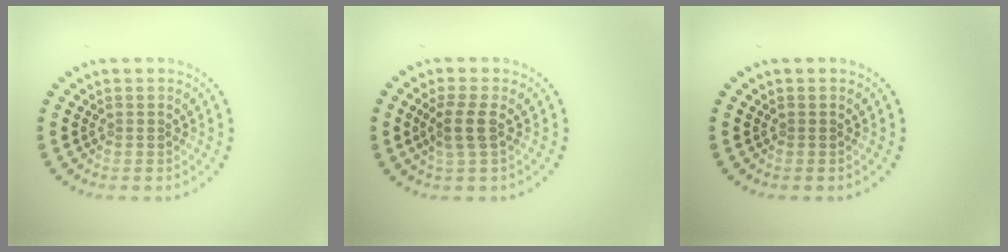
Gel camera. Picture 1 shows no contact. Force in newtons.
{"total": 2.2, "press": 2.0, "slide": 1.0}
{"total": 0.0}